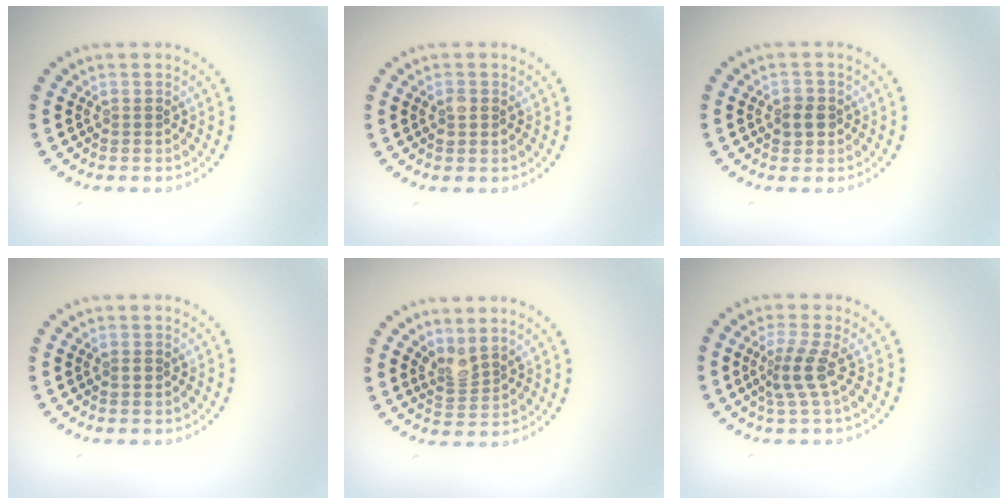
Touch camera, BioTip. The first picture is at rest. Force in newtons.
{"total": 1.4, "press": 1.4, "slide": 0.0}
{"total": 1.8, "press": 1.7, "slide": 0.5}
{"total": 0.5, "press": 0.5, "slide": 0.1}
{"total": 2.0, "press": 1.5, "slide": 1.4}
{"total": 2.7, "press": 1.9, "slide": 1.9}